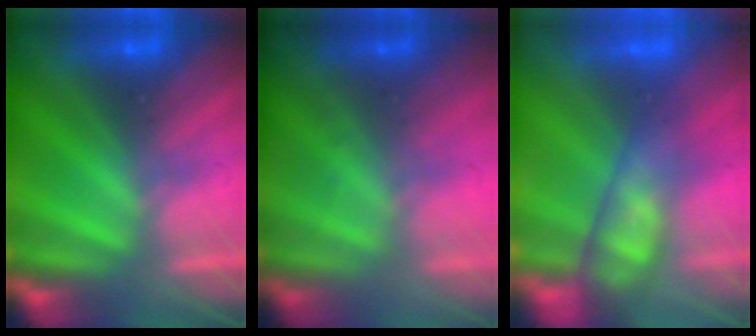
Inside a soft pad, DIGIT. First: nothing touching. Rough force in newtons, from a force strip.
{"total": 1.4}
{"total": 4.4}